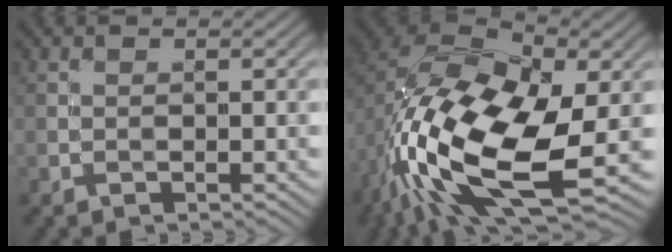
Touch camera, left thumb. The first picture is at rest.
{"total": 16.8, "force": [-4.5, 9.0, 13.5], "torque": [-0.278, -0.023, -0.084]}